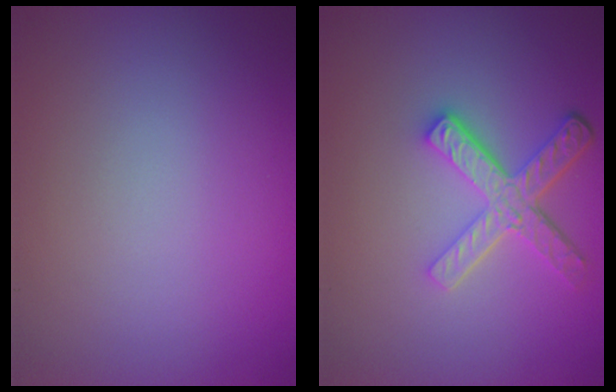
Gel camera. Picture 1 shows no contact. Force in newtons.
{"total": 4.6, "press": 3.5, "slide": 3.1}